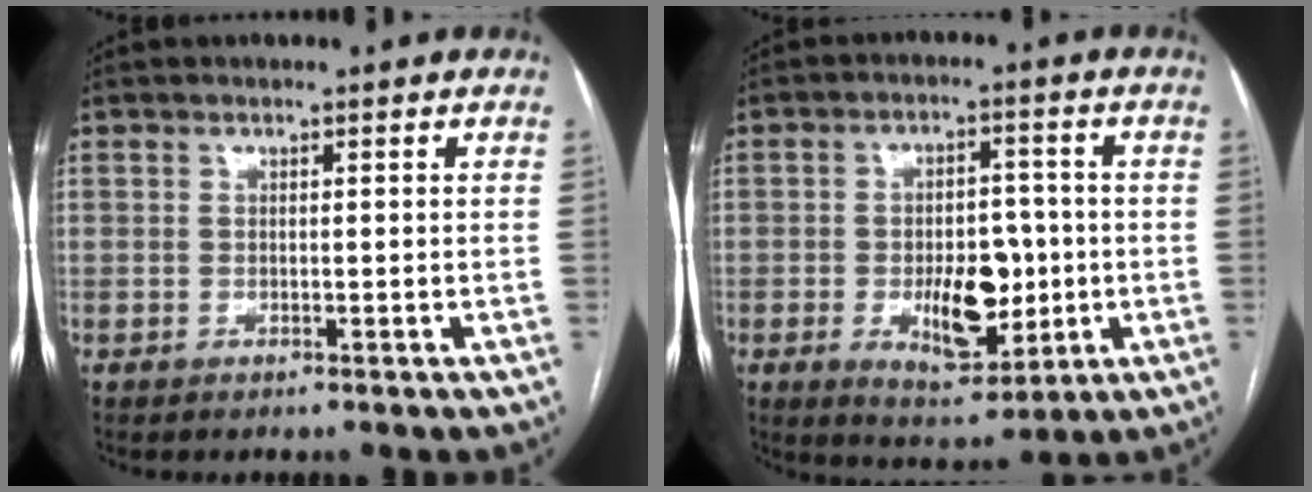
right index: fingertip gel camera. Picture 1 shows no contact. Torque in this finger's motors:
{"motor_torque": [0.31, 0.14, 0.25, 0.09]}